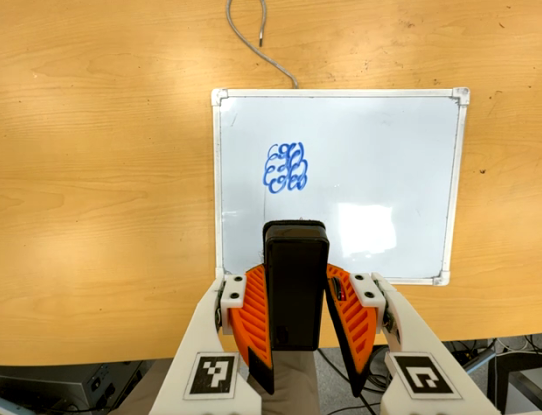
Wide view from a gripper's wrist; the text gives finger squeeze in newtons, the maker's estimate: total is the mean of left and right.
{"total": 6.2, "left": 4.9, "right": 7.5}